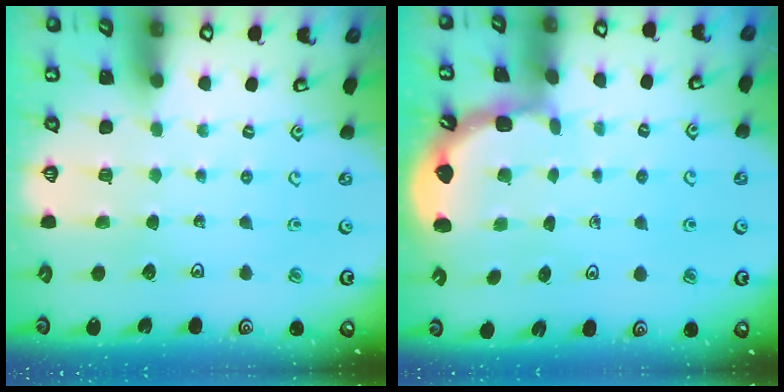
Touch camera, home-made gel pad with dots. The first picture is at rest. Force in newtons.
{"total": 2.1, "press": 2.1, "slide": 0.2}